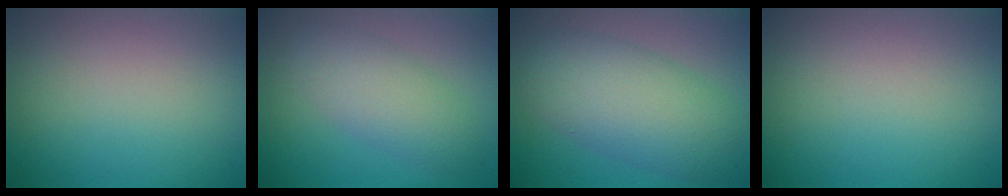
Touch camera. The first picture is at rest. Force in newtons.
{"total": 3.8, "press": 3.8, "slide": 0.1}
{"total": 5.5, "press": 5.5, "slide": 0.3}
{"total": 0.0}